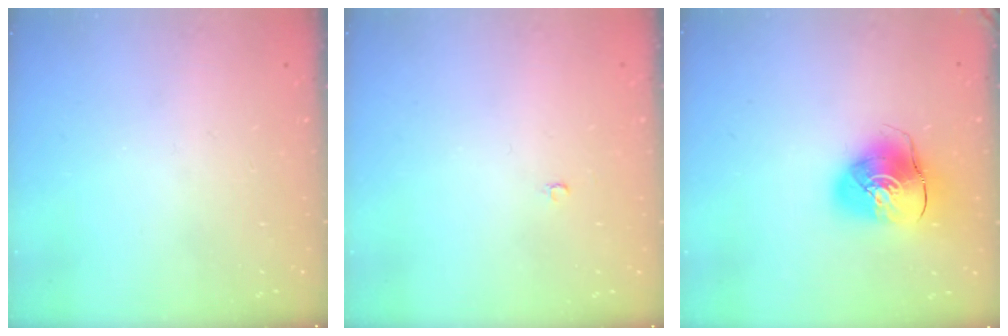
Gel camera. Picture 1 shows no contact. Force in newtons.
{"total": 2.1, "press": 2.1, "slide": 0.2}
{"total": 10.8, "press": 10.7, "slide": 1.5}